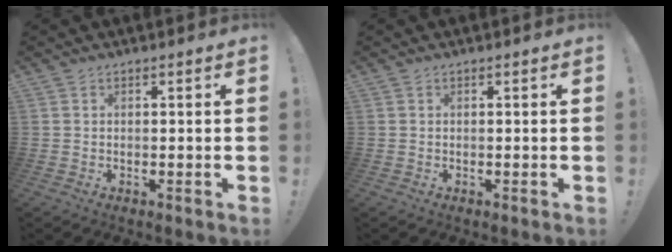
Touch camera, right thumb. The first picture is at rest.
{"total": 0.0}